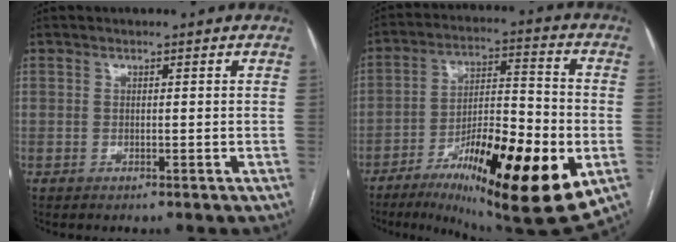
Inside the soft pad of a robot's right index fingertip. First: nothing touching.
{"total": 23.3, "force": [-9.0, 4.6, 21.0], "torque": [-0.296, -0.019, -0.133]}